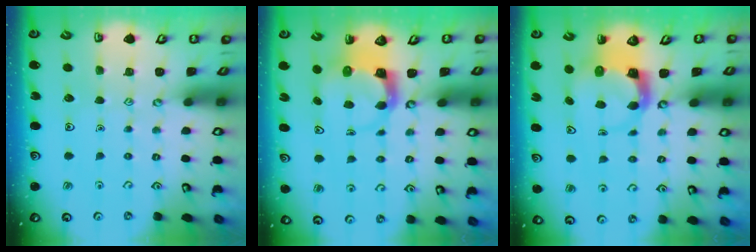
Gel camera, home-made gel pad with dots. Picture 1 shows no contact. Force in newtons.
{"total": 3.7, "press": 3.6, "slide": 0.5}
{"total": 3.9, "press": 3.9, "slide": 0.5}